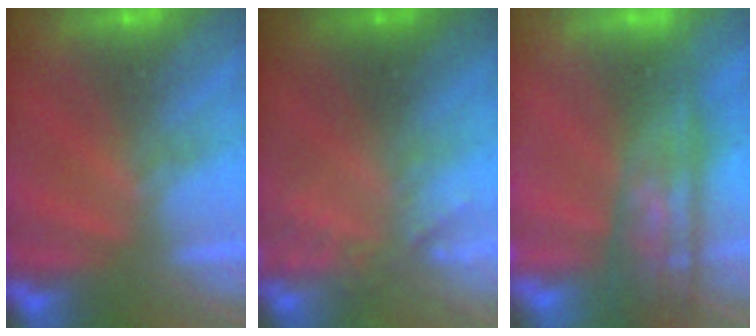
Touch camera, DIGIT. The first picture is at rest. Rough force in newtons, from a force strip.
{"total": 2.0}
{"total": 7.2}